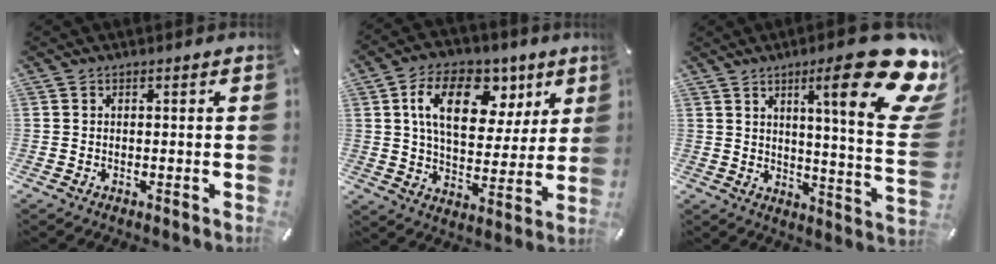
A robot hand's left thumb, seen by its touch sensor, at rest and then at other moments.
{"total": 17.7, "force": [7.2, 10.9, 11.8], "torque": [-0.190, -0.011, 0.125]}
{"total": 24.2, "force": [12.0, 5.1, 20.4], "torque": [-0.289, -0.079, 0.180]}